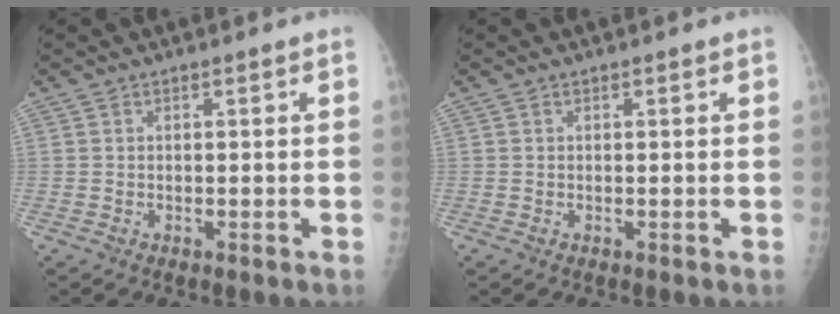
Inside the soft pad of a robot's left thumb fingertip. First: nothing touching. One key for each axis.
{"total": 0.0}